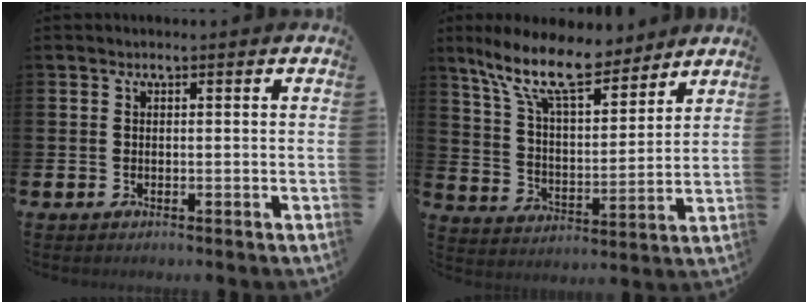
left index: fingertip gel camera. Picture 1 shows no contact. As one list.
[{"total": 12.4, "force": [9.9, 4.0, 6.3], "torque": [-0.143, -0.046, 0.176]}]